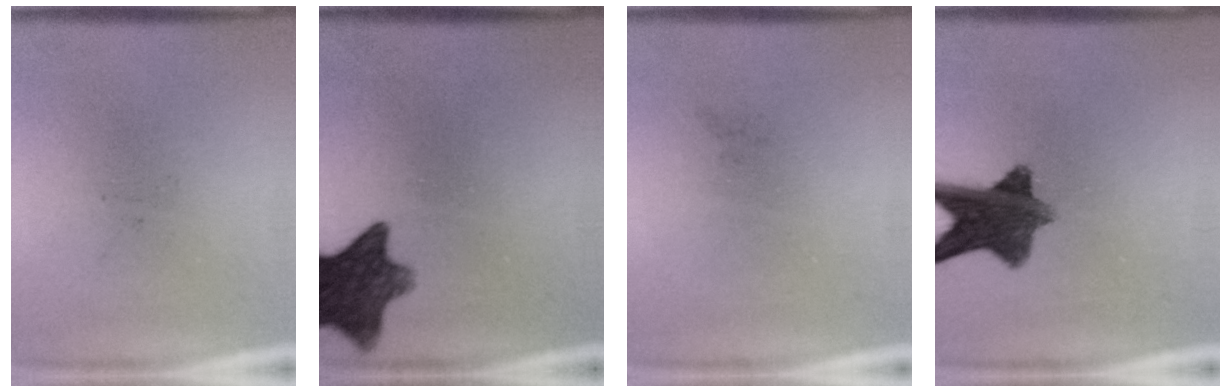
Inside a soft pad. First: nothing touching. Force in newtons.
{"total": 11.0}
{"total": 0.0}
{"total": 9.9}